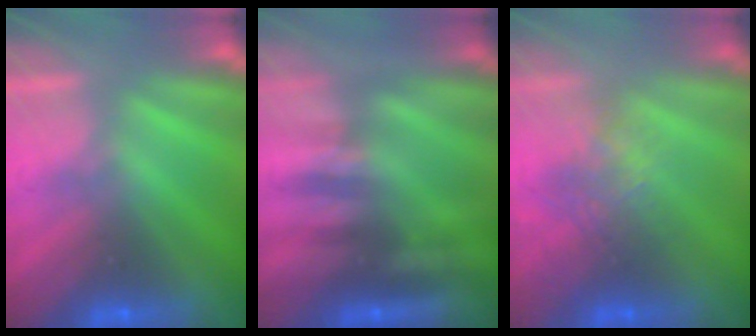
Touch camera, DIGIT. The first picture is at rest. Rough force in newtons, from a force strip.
{"total": 2.4}
{"total": 2.9}